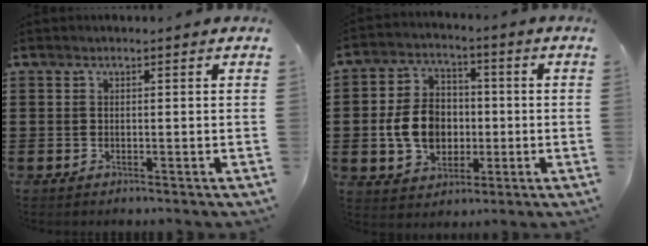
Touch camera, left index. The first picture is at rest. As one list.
[{"total": 8.8, "force": [-1.0, 7.1, 5.1], "torque": [-0.119, 0.014, -0.020]}]